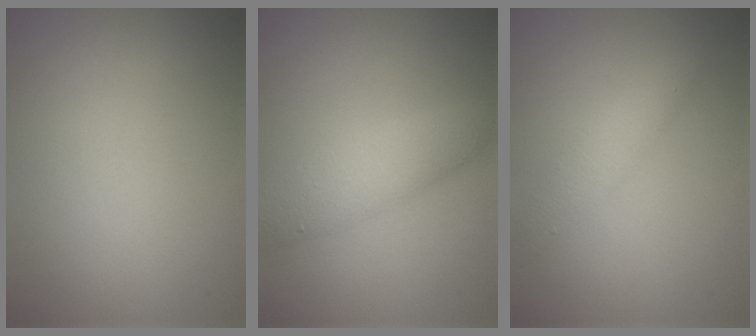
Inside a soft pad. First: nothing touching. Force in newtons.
{"total": 4.1, "press": 4.1, "slide": 0.1}
{"total": 2.3, "press": 2.3, "slide": 0.1}